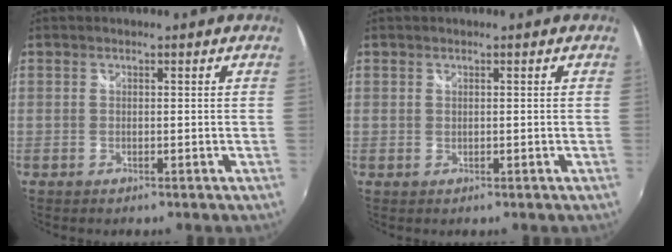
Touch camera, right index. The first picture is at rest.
{"total": 0.0}